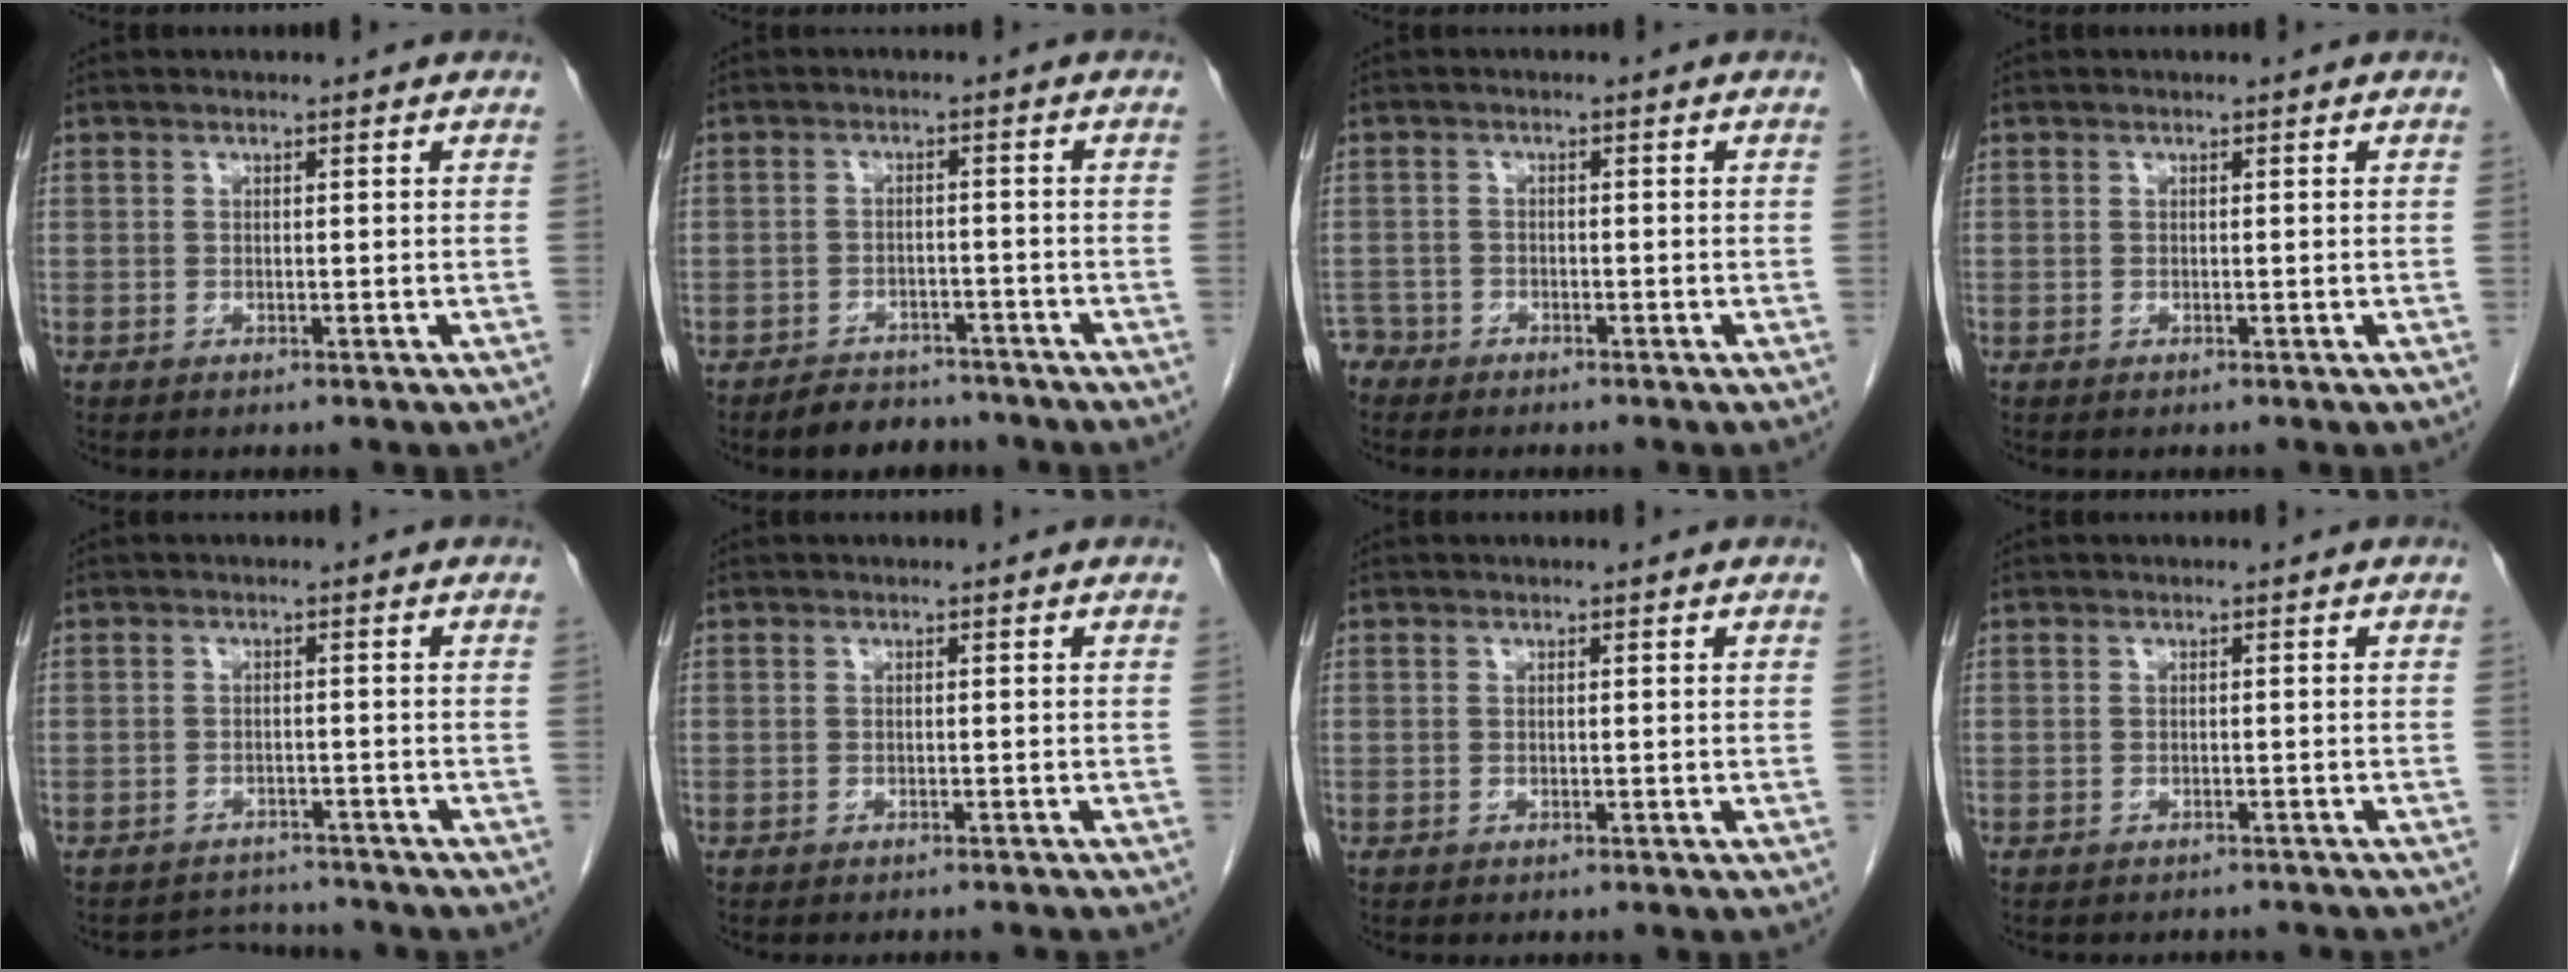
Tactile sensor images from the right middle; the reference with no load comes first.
{"total": 5.1, "force": [-4.5, 2.3, 0.7], "torque": [-0.010, 0.003, -0.065]}
{"total": 2.4, "force": [-2.1, 1.0, -0.5], "torque": [0.007, 0.001, -0.043]}
{"total": 0.0}
{"total": 3.7, "force": [-3.5, 0.8, -1.1], "torque": [0.013, 0.008, -0.051]}
{"total": 3.7, "force": [-3.5, 0.3, 1.2], "torque": [-0.018, -0.009, -0.042]}
{"total": 0.0}
{"total": 4.8, "force": [-4.4, 1.5, 1.1], "torque": [-0.014, -0.003, -0.049]}